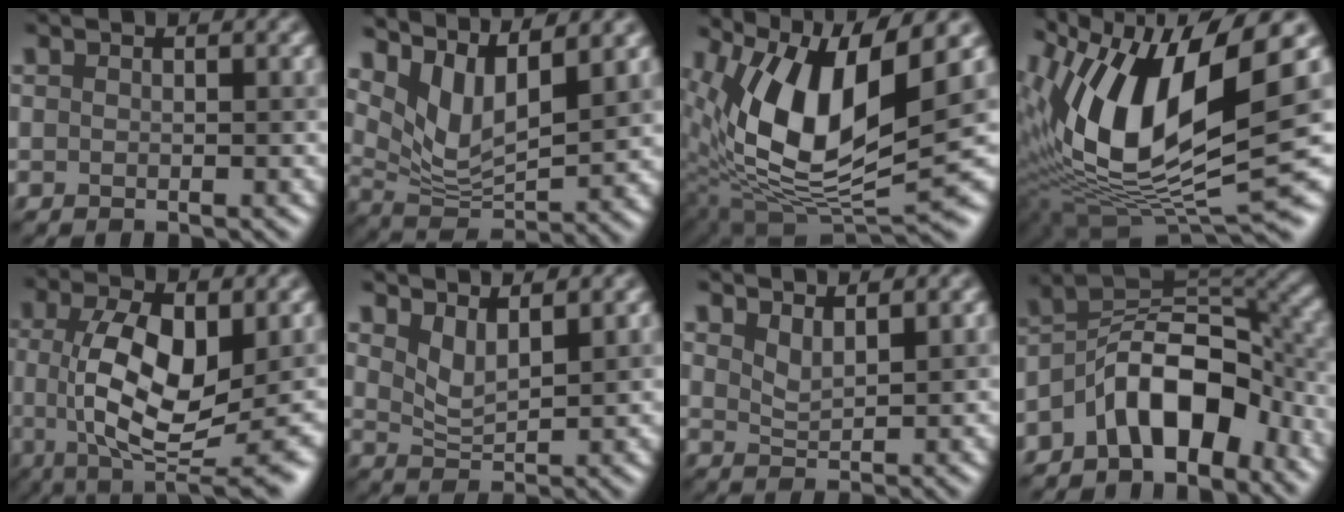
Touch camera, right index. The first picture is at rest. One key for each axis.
{"total": 7.0, "fx": 4.1, "fy": 2.4, "fz": 5.2, "tx": -0.107, "ty": -0.011, "tz": 0.082}
{"total": 12.6, "fx": 3.6, "fy": 4.3, "fz": 11.3, "tx": -0.223, "ty": 0.000, "tz": 0.071}
{"total": 13.8, "fx": 3.6, "fy": 5.4, "fz": 12.2, "tx": -0.246, "ty": -0.003, "tz": 0.062}
{"total": 9.3, "fx": -0.2, "fy": 3.2, "fz": 8.7, "tx": -0.156, "ty": -0.007, "tz": -0.002}
{"total": 3.1, "fx": 2.2, "fy": 0.8, "fz": 2.1, "tx": -0.047, "ty": -0.012, "tz": 0.047}
{"total": 2.3, "fx": 1.9, "fy": 0.4, "fz": 1.3, "tx": -0.023, "ty": -0.006, "tz": 0.040}
{"total": 8.5, "fx": -4.5, "fy": 4.2, "fz": 5.9, "tx": -0.077, "ty": 0.018, "tz": -0.092}